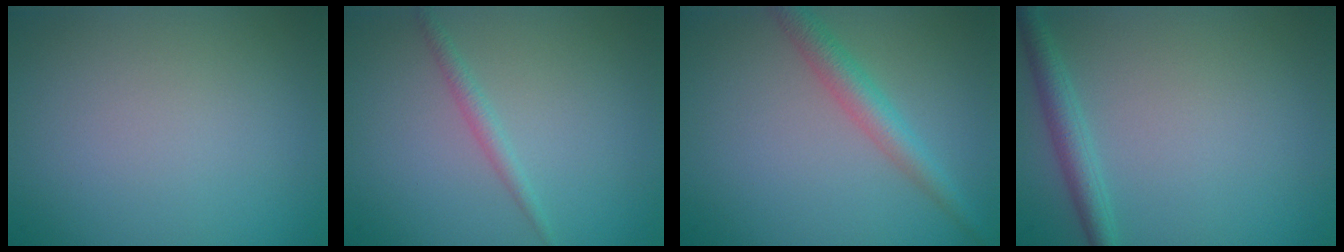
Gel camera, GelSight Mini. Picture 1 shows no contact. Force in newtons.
{"total": 1.3, "press": 1.3, "slide": 0.0}
{"total": 2.9, "press": 2.9, "slide": 0.1}
{"total": 2.3, "press": 2.3, "slide": 0.1}